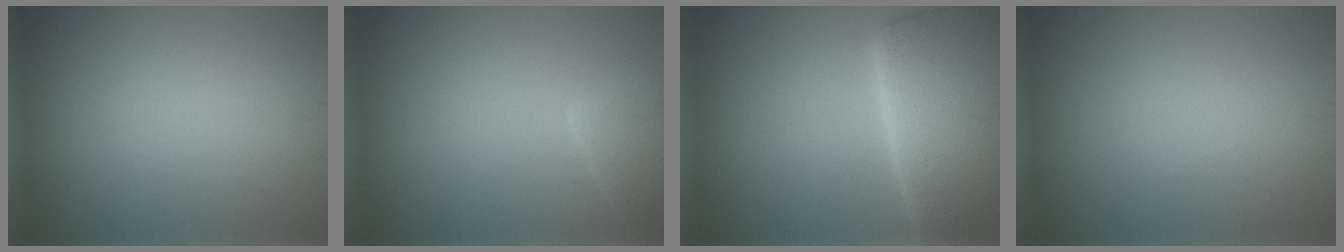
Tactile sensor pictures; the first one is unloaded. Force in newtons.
{"total": 2.8, "press": 2.7, "slide": 0.3}
{"total": 12.5, "press": 12.5, "slide": 0.7}
{"total": 0.0}